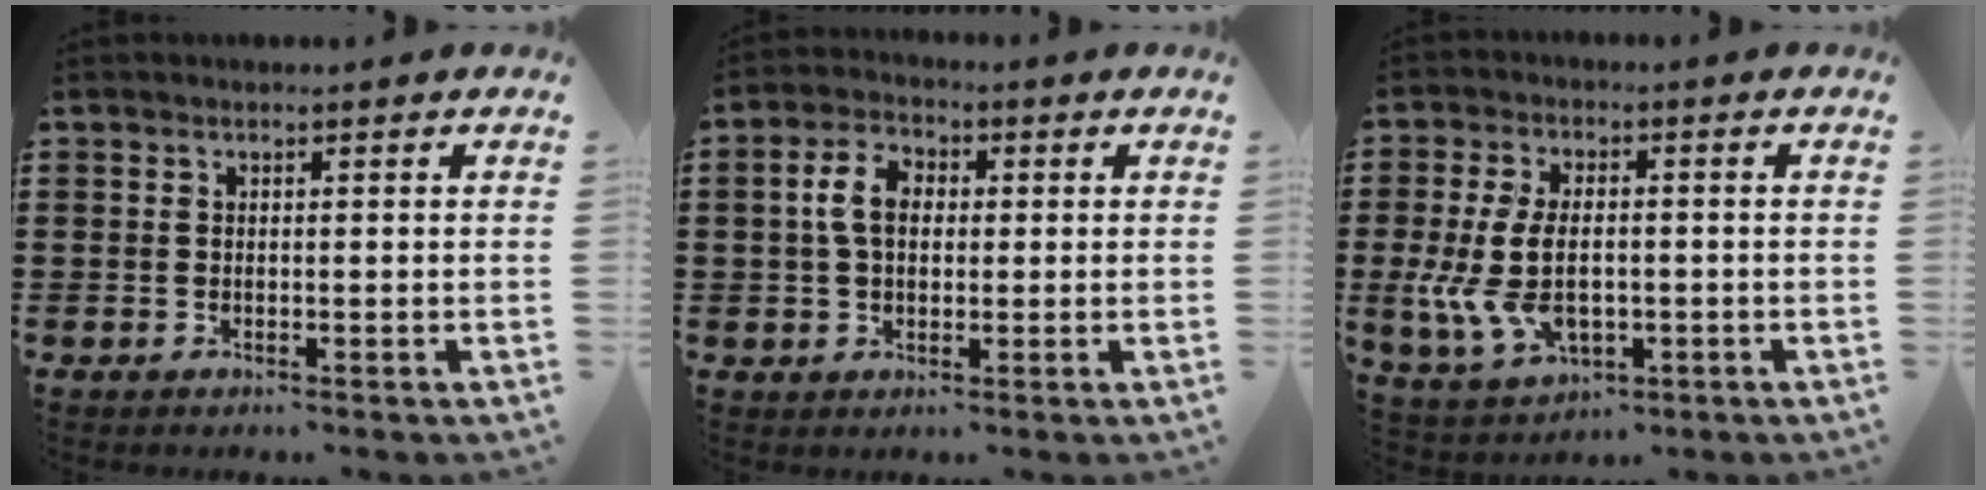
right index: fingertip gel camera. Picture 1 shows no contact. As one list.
[{"total": 5.8, "force": [0.6, 3.7, 4.4], "torque": [-0.107, 0.013, 0.003]}, {"total": 9.4, "force": [-1.3, 5.4, 7.6], "torque": [-0.182, -0.001, -0.027]}]